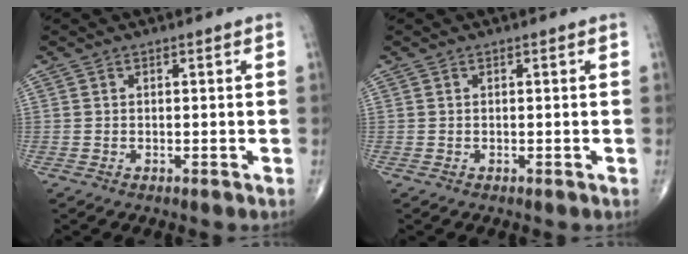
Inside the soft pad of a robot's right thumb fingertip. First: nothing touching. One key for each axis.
{"total": 0.0}